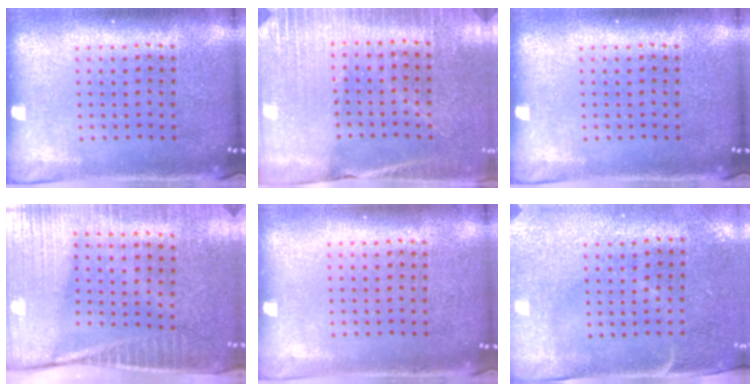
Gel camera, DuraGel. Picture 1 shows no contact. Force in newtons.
{"total": 2.7, "press": 2.6, "slide": 0.3}
{"total": 0.0}
{"total": 4.1, "press": 3.6, "slide": 1.9}
{"total": 0.0}
{"total": 2.9, "press": 2.4, "slide": 1.6}